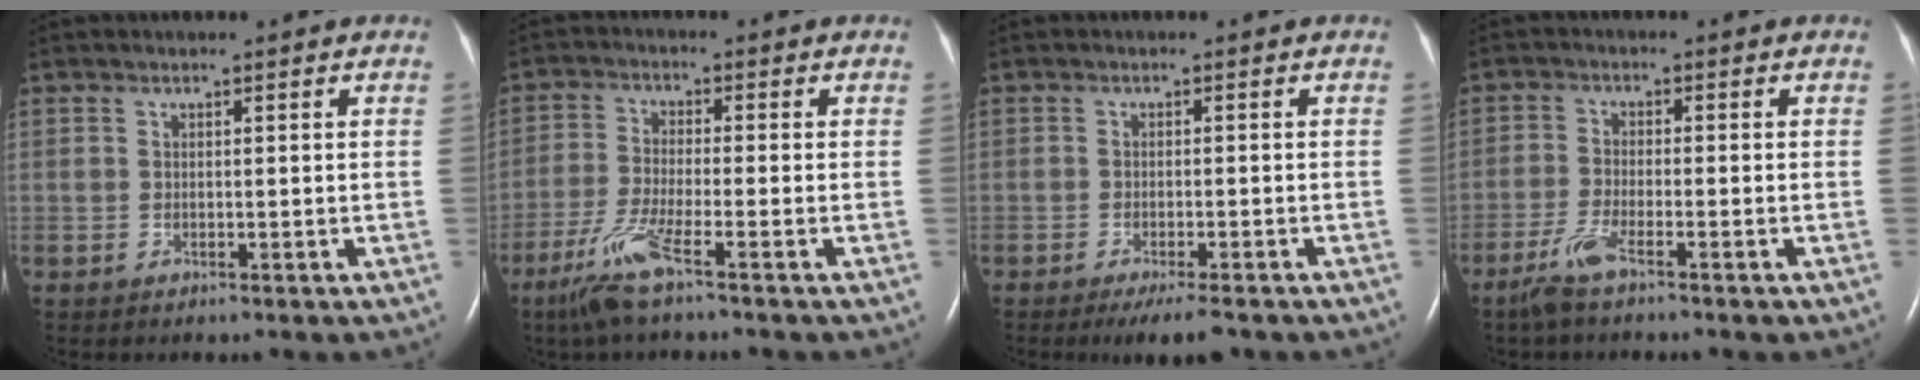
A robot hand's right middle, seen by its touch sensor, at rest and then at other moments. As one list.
[{"total": 6.6, "force": [-4.3, -0.2, 5.1], "torque": [-0.114, -0.019, -0.090]}, {"total": 5.0, "force": [-3.8, 0.8, 3.2], "torque": [-0.044, -0.010, -0.054]}, {"total": 4.2, "force": [-3.1, 0.2, 2.8], "torque": [-0.069, -0.009, -0.065]}]